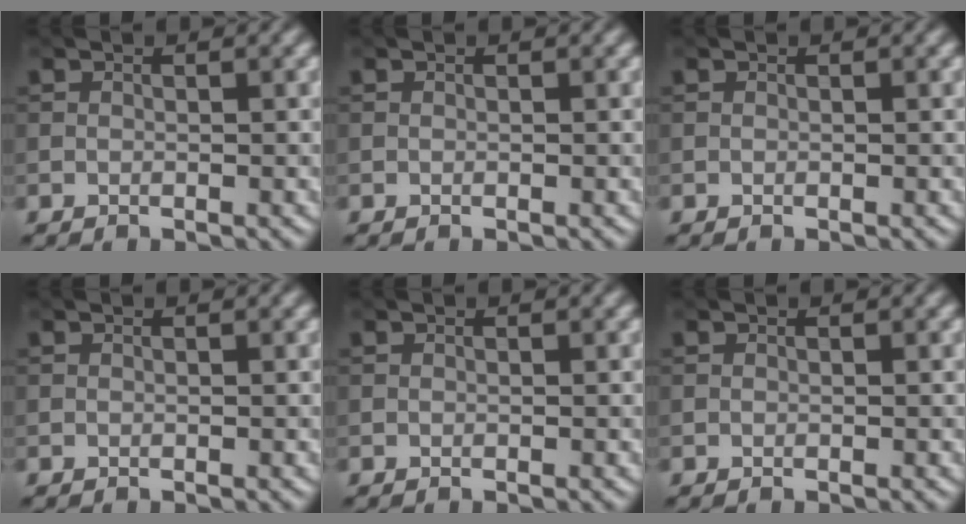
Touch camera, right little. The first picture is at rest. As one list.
[{"total": 0.0}, {"total": 0.0}, {"total": 0.0}, {"total": 0.0}, {"total": 0.0}]